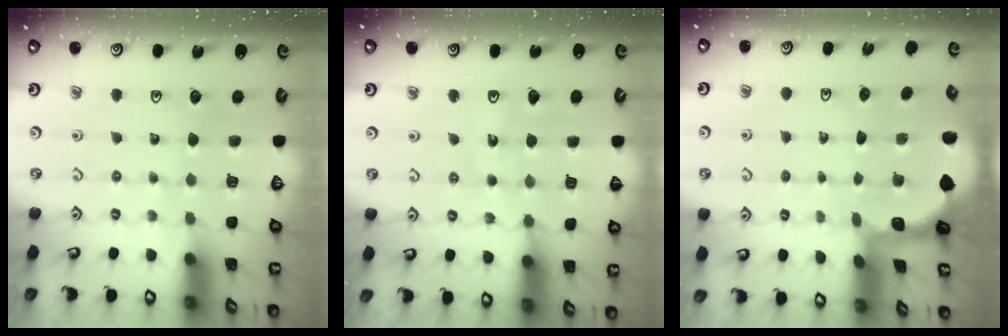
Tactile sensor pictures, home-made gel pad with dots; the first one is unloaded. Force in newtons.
{"total": 9.2, "press": 8.7, "slide": 2.9}
{"total": 1.6, "press": 1.6, "slide": 0.3}